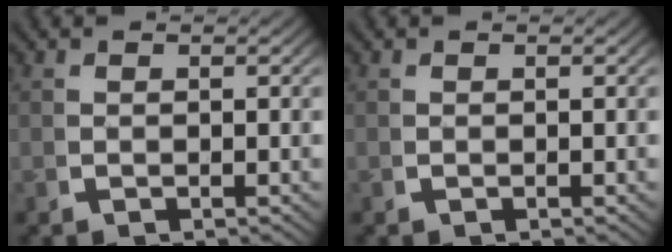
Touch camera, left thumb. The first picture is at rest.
{"total": 0.0}